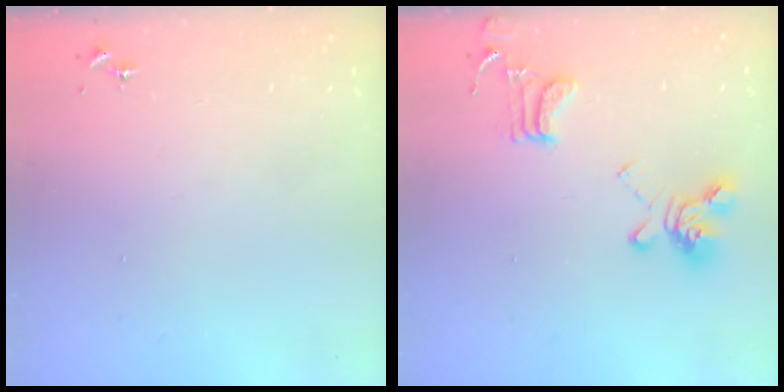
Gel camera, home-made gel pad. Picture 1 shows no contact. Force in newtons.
{"total": 16.4, "press": 16.3, "slide": 1.5}